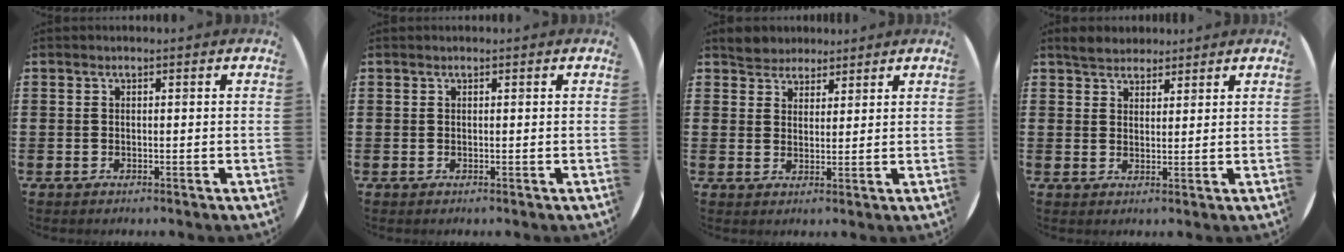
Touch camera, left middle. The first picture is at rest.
{"total": 0.0}
{"total": 3.6, "force": [3.3, 1.3, -0.4], "torque": [-0.004, -0.001, 0.065]}
{"total": 3.0, "force": [2.8, 1.0, 0.2], "torque": [-0.002, 0.001, 0.052]}